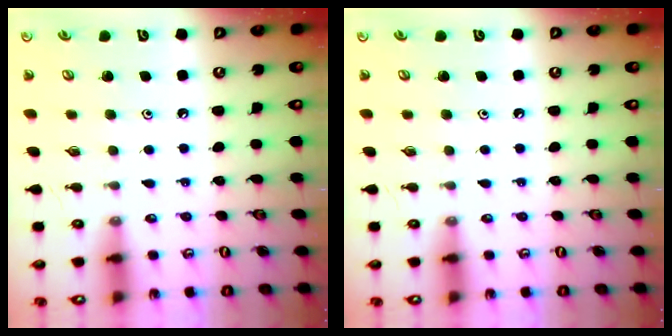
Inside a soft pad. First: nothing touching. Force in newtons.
{"total": 0.0}